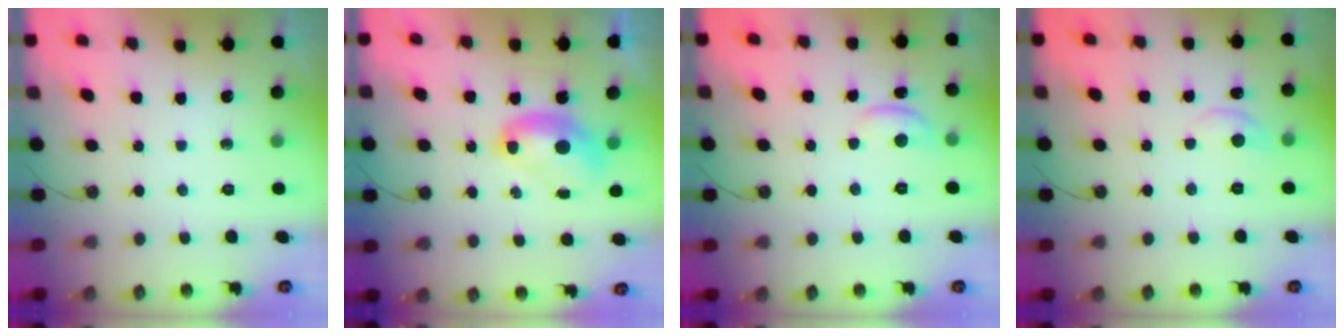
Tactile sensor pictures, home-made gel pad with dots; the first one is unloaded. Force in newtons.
{"total": 2.5, "press": 2.5, "slide": 0.1}
{"total": 1.0, "press": 0.9, "slide": 0.4}
{"total": 1.1, "press": 1.0, "slide": 0.6}